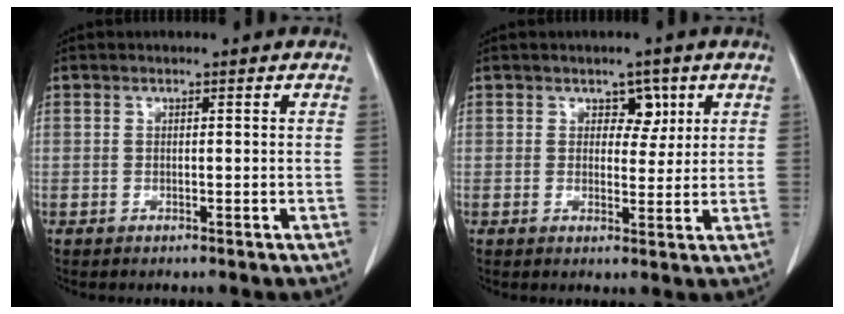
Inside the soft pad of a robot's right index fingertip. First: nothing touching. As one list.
[{"total": 3.3, "force": [1.6, 2.1, 1.9], "torque": [-0.018, 0.003, 0.022]}]